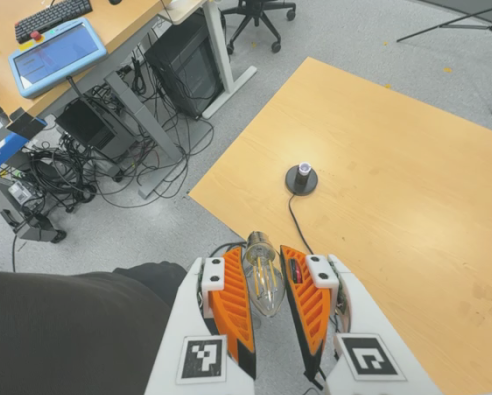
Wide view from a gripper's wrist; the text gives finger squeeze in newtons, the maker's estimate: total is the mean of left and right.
{"total": 14.4, "left": 15.5, "right": 13.3}